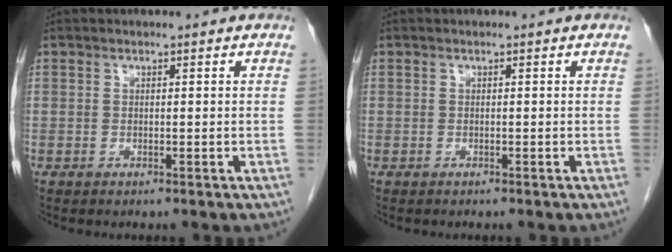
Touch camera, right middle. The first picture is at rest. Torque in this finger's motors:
{"motor_torque": [0.00, -0.04, 0.00, -0.01]}